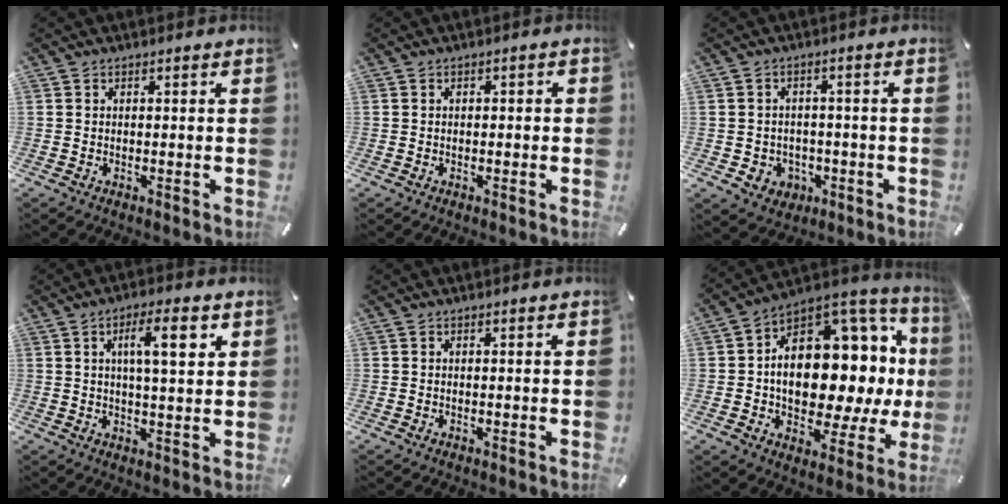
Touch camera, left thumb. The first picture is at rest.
{"total": 0.9, "force": [-0.5, 0.6, 0.5], "torque": [-0.010, 0.002, -0.010]}
{"total": 5.2, "force": [-1.1, 4.9, 1.3], "torque": [-0.012, 0.006, -0.019]}
{"total": 9.6, "force": [3.5, 2.5, 8.6], "torque": [-0.141, -0.006, 0.049]}
{"total": 0.0}
{"total": 18.2, "force": [0.1, 12.0, 13.7], "torque": [-0.188, -0.043, 0.003]}